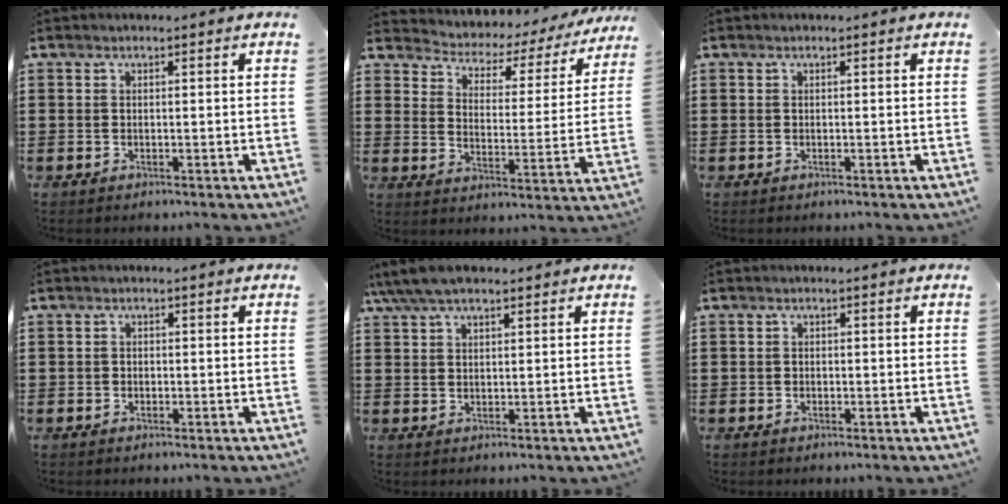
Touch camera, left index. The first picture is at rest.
{"total": 2.8, "force": [2.6, 0.9, 0.6], "torque": [-0.032, -0.027, 0.032]}
{"total": 0.0}
{"total": 0.7, "force": [-0.2, 0.6, 0.2], "torque": [-0.007, 0.002, -0.005]}
{"total": 4.9, "force": [3.6, 1.5, 2.9], "torque": [-0.064, 0.003, 0.067]}
{"total": 0.6, "force": [-0.2, 0.5, 0.2], "torque": [-0.006, 0.001, -0.004]}